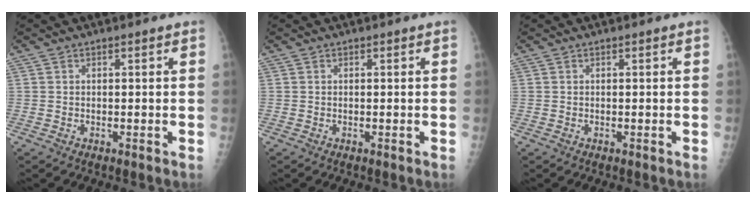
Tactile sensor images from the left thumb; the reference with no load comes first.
{"total": 0.0}
{"total": 0.0}